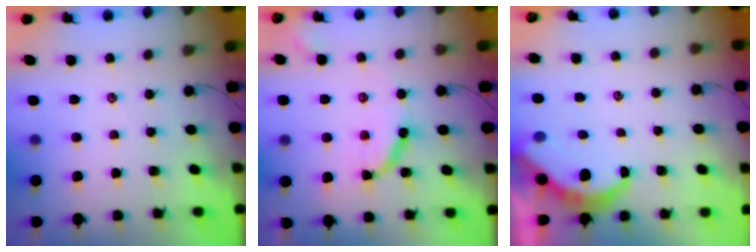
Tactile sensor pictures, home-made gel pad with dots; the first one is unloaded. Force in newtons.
{"total": 9.9, "press": 9.9, "slide": 1.1}
{"total": 4.7, "press": 4.7, "slide": 0.4}